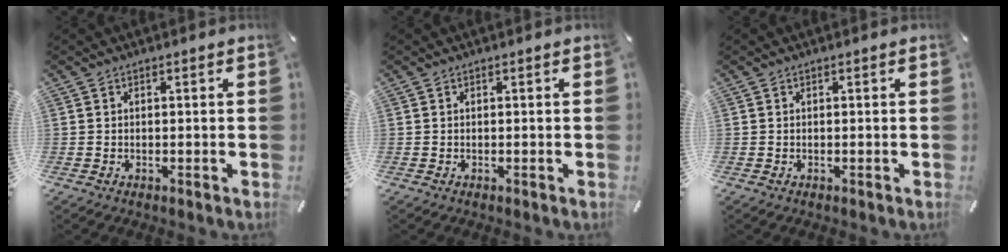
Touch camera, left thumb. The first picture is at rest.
{"total": 0.0}
{"total": 0.0}